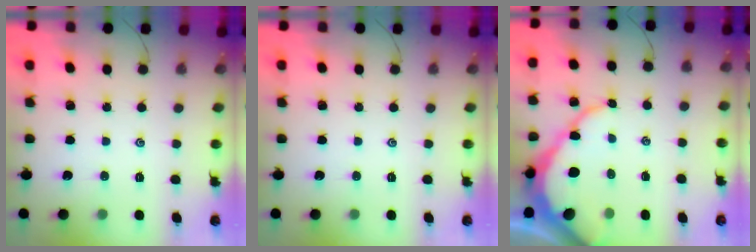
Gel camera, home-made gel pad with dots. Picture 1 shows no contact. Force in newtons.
{"total": 0.0}
{"total": 10.2, "press": 10.1, "slide": 1.0}